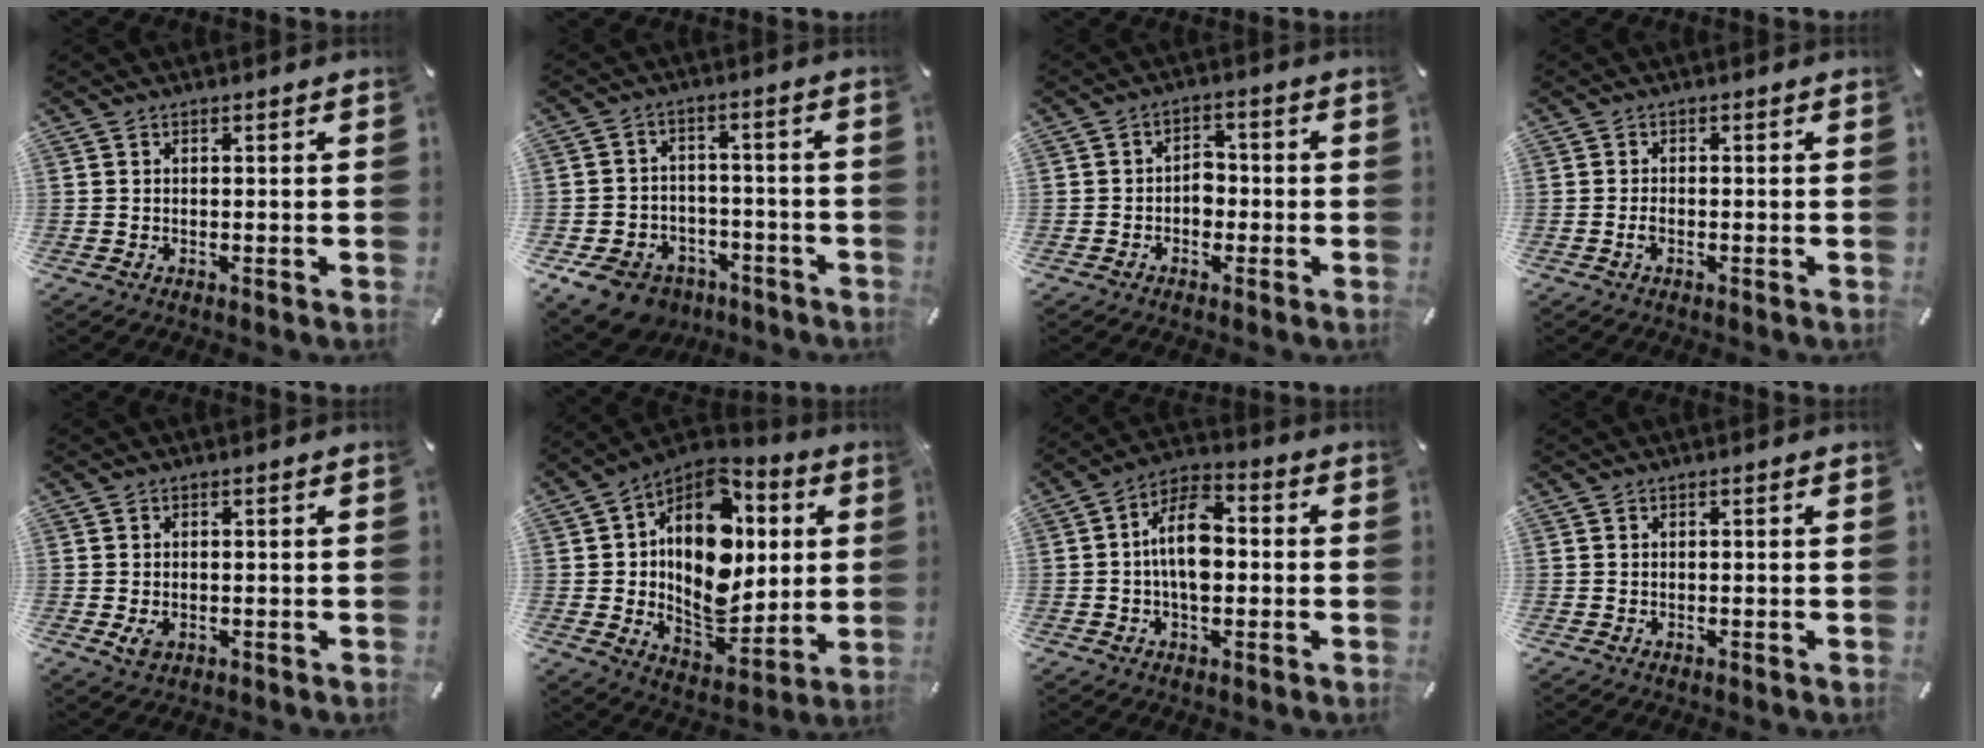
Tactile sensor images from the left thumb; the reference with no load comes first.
{"total": 9.7, "force": [-6.3, 6.7, 3.4], "torque": [-0.073, 0.047, -0.110]}
{"total": 4.2, "force": [-1.2, 3.1, 2.5], "torque": [-0.037, 0.006, -0.024]}
{"total": 1.4, "force": [-0.6, 0.6, 1.1], "torque": [-0.023, 0.001, -0.012]}
{"total": 2.4, "force": [-0.5, 1.8, 1.5], "torque": [-0.033, -0.002, -0.007]}
{"total": 17.8, "force": [3.5, 13.1, 11.5], "torque": [-0.205, -0.039, 0.060]}
{"total": 10.9, "force": [-0.8, 6.3, 8.9], "torque": [-0.164, 0.007, -0.016]}
{"total": 0.0}